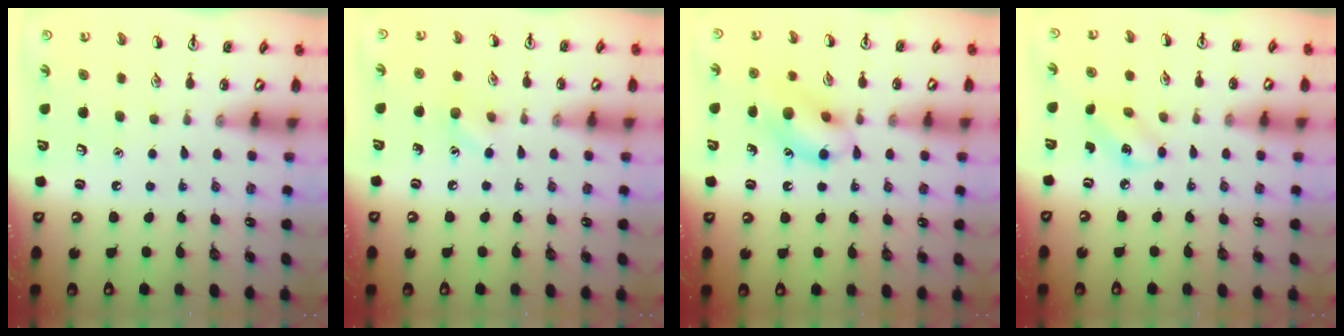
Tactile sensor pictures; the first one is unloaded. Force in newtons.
{"total": 5.7, "press": 5.4, "slide": 1.8}
{"total": 12.8, "press": 12.7, "slide": 2.0}
{"total": 3.9, "press": 3.7, "slide": 1.3}